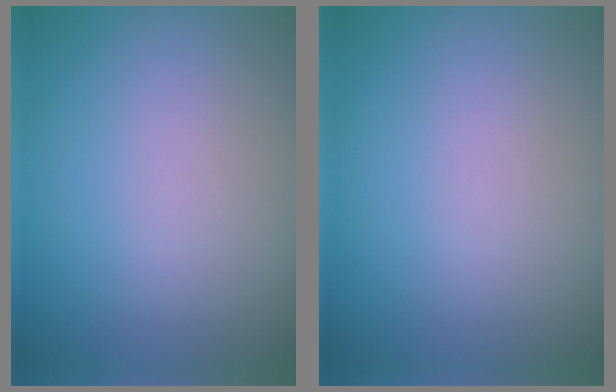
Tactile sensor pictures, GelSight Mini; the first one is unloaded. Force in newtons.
{"total": 0.0}